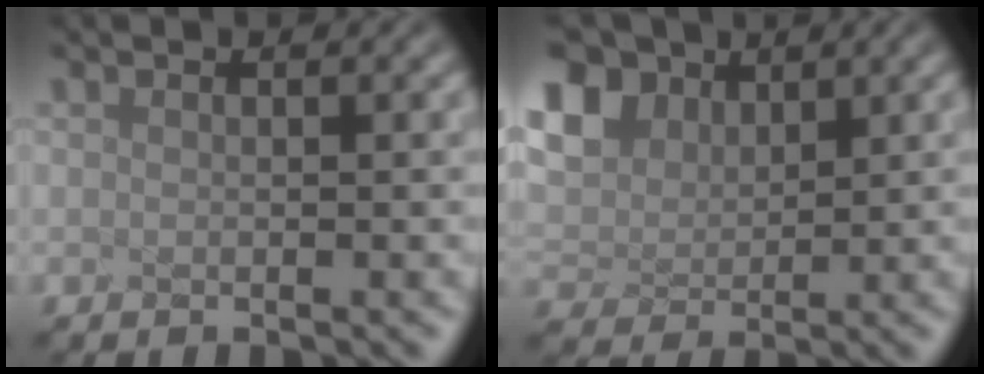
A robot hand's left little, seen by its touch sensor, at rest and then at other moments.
{"total": 4.2, "force": [2.4, 2.8, 1.8], "torque": [-0.097, 0.010, 0.077]}